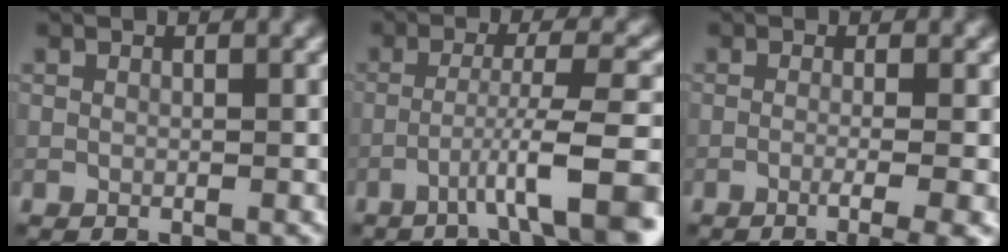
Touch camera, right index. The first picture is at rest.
{"total": 6.9, "force": [-3.4, 0.9, 6.0], "torque": [-0.090, 0.013, -0.059]}
{"total": 3.8, "force": [-1.6, 0.8, 3.3], "torque": [-0.042, 0.000, -0.035]}